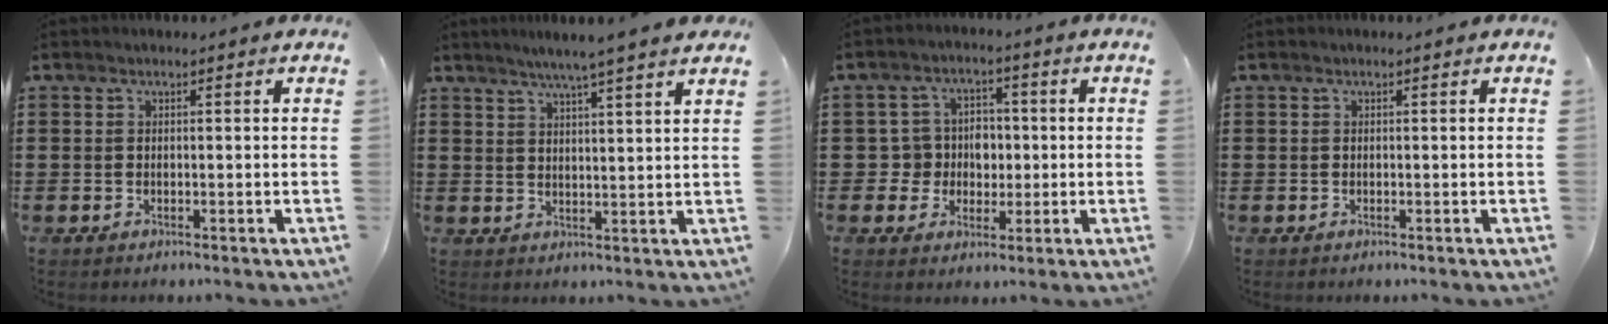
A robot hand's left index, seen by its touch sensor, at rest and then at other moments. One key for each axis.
{"total": 4.4, "fx": 3.7, "fy": -0.9, "fz": 2.3, "tx": -0.055, "ty": -0.014, "tz": 0.063}
{"total": 5.3, "fx": -0.1, "fy": 5.1, "fz": 1.5, "tx": -0.045, "ty": 0.012, "tz": -0.004}
{"total": 0.0}